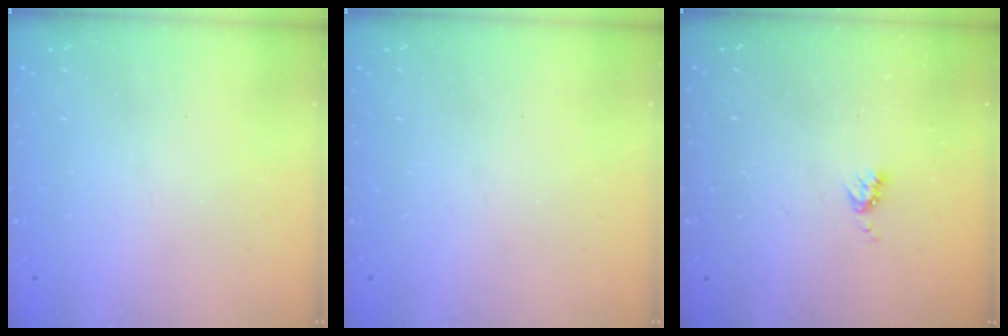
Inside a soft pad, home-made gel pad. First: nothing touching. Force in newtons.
{"total": 0.0}
{"total": 3.9, "press": 3.8, "slide": 0.6}